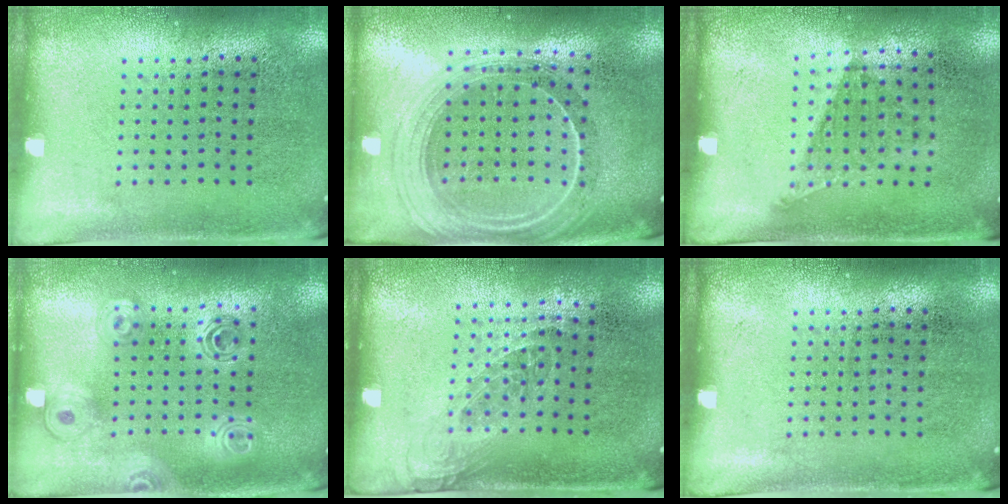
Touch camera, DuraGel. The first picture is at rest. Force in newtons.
{"total": 2.4, "press": 2.0, "slide": 1.2}
{"total": 1.1, "press": 0.8, "slide": 0.8}
{"total": 1.5, "press": 1.4, "slide": 0.7}
{"total": 1.2, "press": 1.0, "slide": 0.7}
{"total": 0.0}